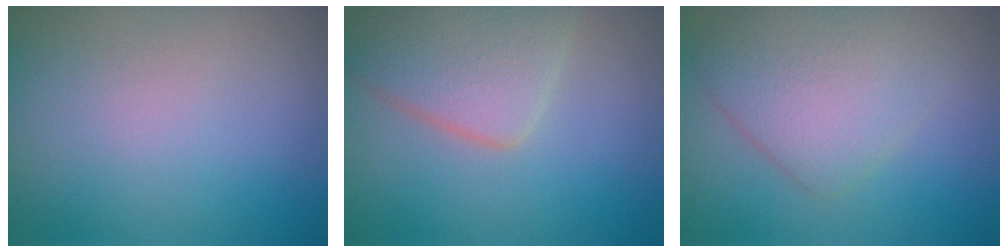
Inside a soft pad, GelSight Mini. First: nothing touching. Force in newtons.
{"total": 4.3, "press": 4.3, "slide": 0.3}
{"total": 4.3, "press": 4.3, "slide": 0.2}